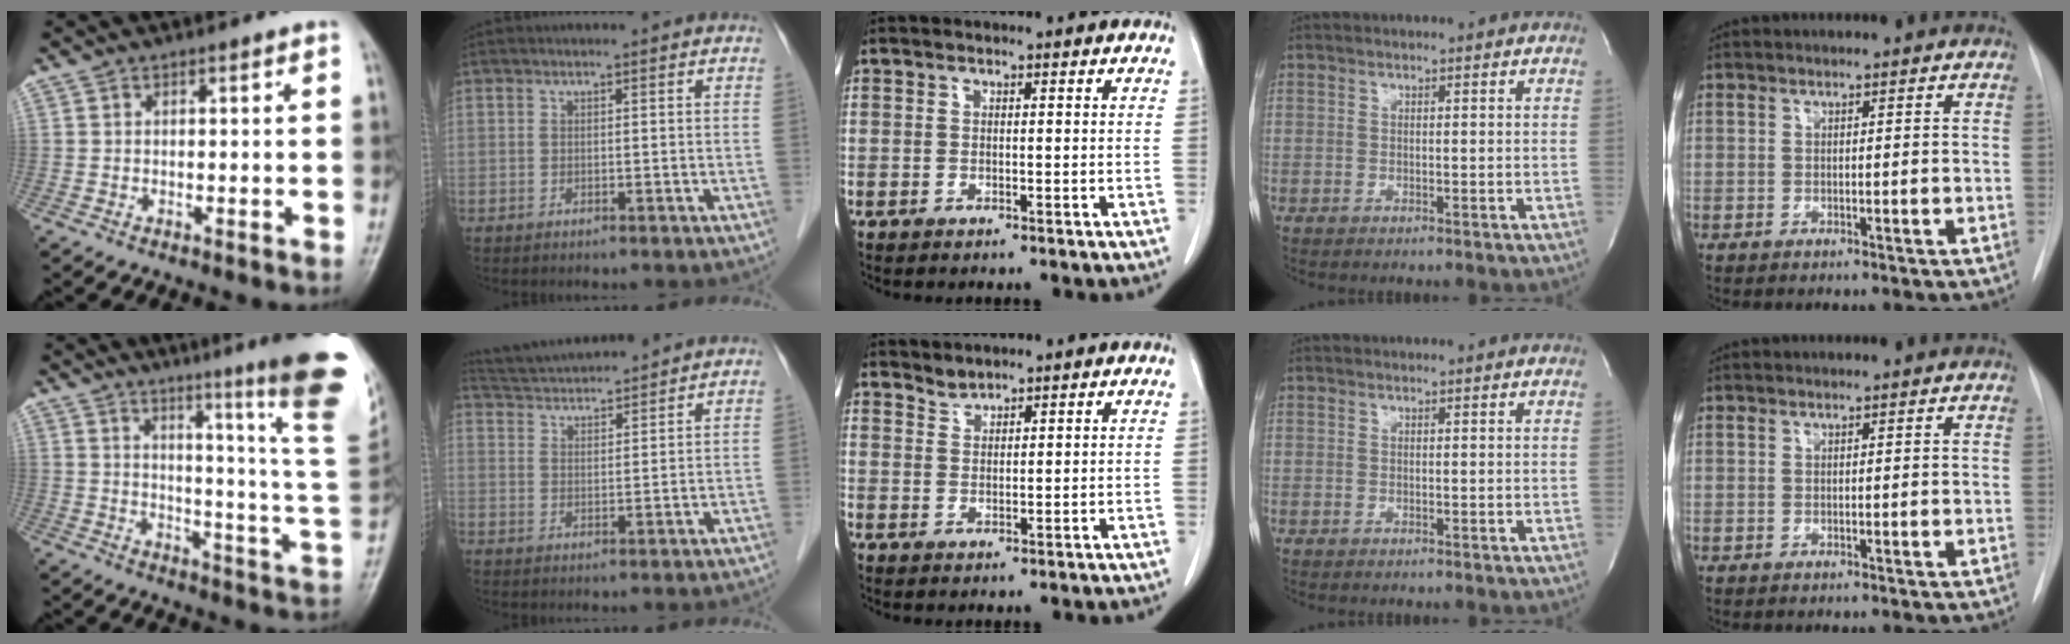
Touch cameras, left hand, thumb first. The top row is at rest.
{"thumb": {"total": 23.5, "force": [14.4, 0.7, 18.5], "torque": [-0.218, -0.103, 0.183]}, "index": {"total": 10.9, "force": [10.4, 0.5, 3.0], "torque": [-0.067, 0.030, 0.171]}, "middle": {"total": 1.6, "force": [1.6, 0.1, -0.2], "torque": [0.002, -0.001, 0.032]}}